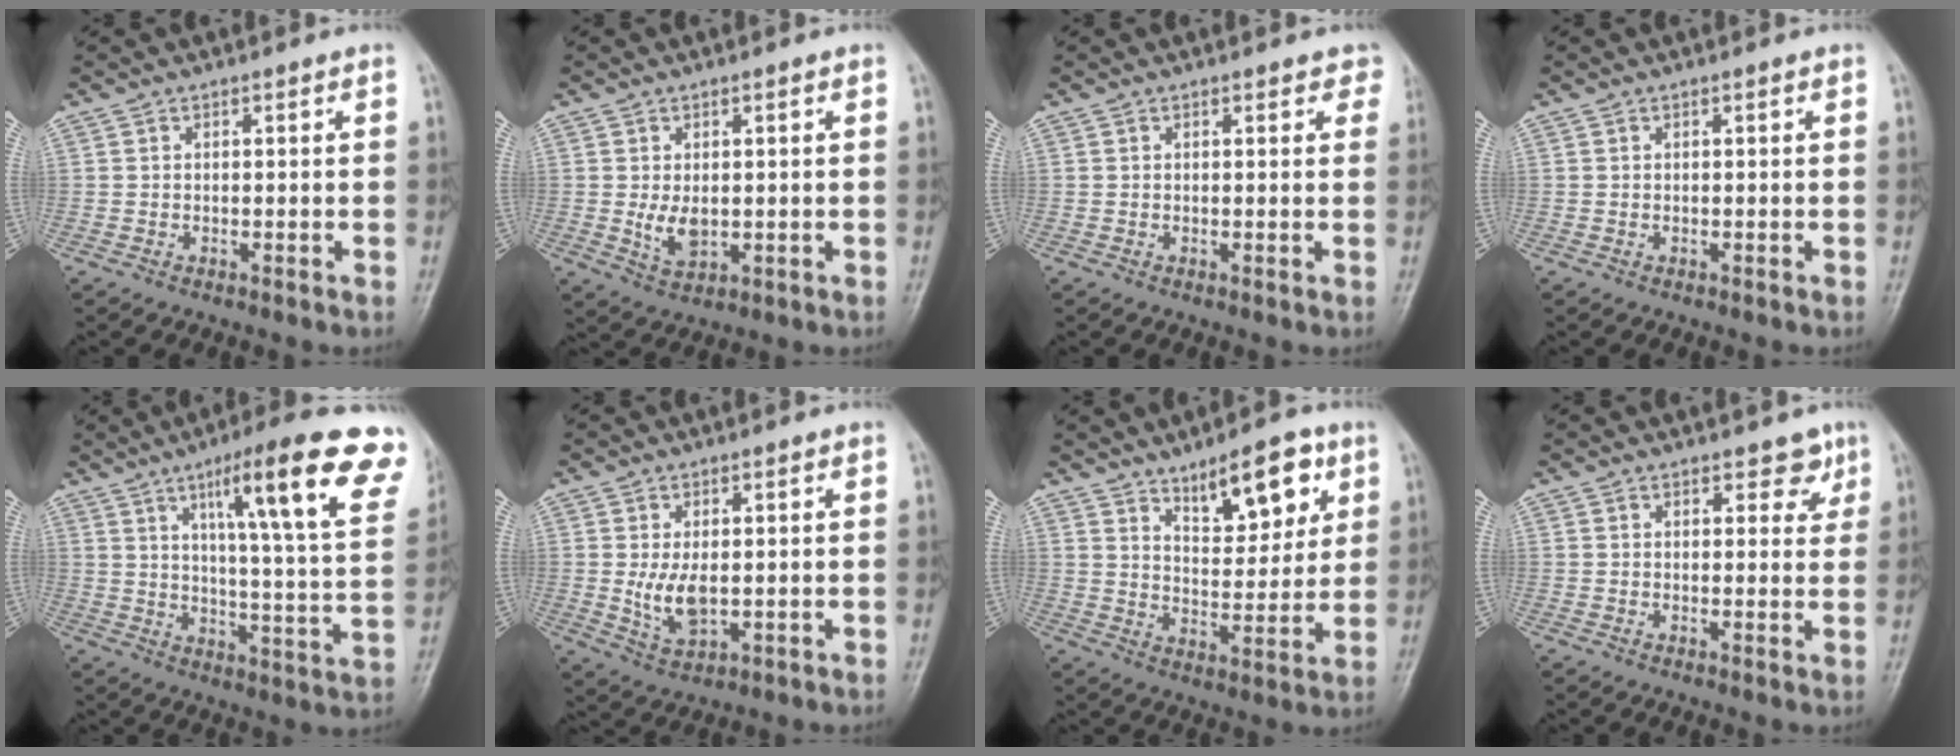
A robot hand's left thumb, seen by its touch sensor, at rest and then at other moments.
{"total": 4.7, "force": [0.1, 2.8, 3.8], "torque": [-0.060, -0.012, 0.009]}
{"total": 2.6, "force": [1.7, 1.3, 1.4], "torque": [0.009, -0.001, 0.013]}
{"total": 0.0}
{"total": 22.5, "force": [11.6, 3.5, 18.9], "torque": [-0.240, -0.032, 0.165]}
{"total": 6.1, "force": [0.1, 3.4, 5.1], "torque": [-0.091, -0.015, 0.010]}
{"total": 12.2, "force": [6.8, 5.2, 8.7], "torque": [-0.100, -0.037, 0.112]}
{"total": 3.6, "force": [2.3, 2.1, 1.9], "torque": [0.004, -0.011, 0.027]}